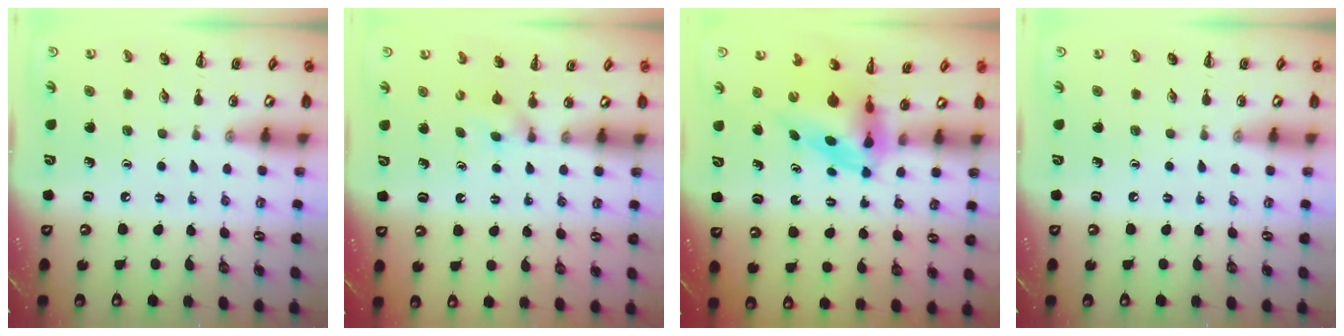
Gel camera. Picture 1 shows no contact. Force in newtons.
{"total": 2.3, "press": 2.1, "slide": 0.9}
{"total": 3.8, "press": 3.7, "slide": 1.0}
{"total": 0.0}